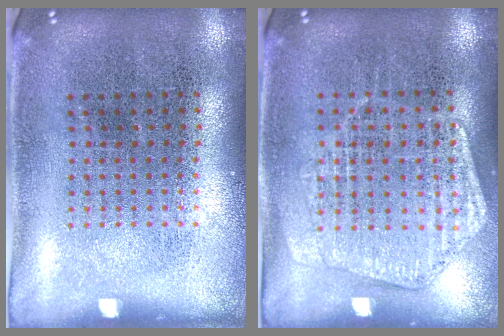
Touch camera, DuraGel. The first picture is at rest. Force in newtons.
{"total": 1.4, "press": 1.4, "slide": 0.4}